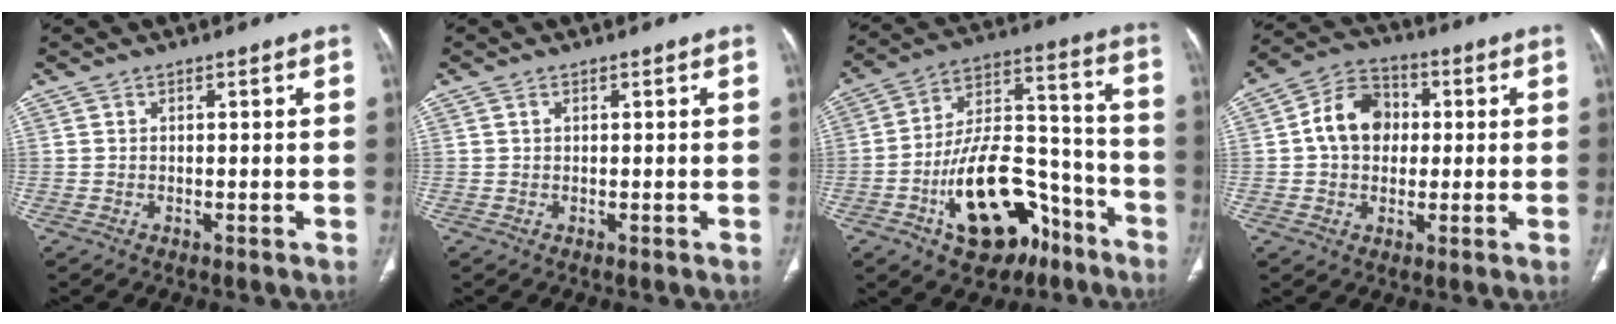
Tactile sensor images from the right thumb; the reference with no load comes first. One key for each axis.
{"total": 0.5, "fx": 0.2, "fy": 0.4, "fz": 0.3, "tx": -0.009, "ty": 0.003, "tz": 0.005}
{"total": 21.6, "fx": -10.3, "fy": 12.0, "fz": 14.8, "tx": -0.208, "ty": 0.089, "tz": -0.154}
{"total": 10.6, "fx": 1.0, "fy": 8.3, "fz": 6.5, "tx": -0.088, "ty": 0.021, "tz": 0.006}